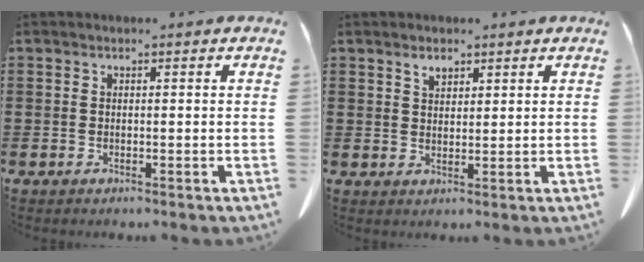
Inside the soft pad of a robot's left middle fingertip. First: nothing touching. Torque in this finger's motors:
{"motor_torque": [0.09, 0.03, 0.01, 0.01]}